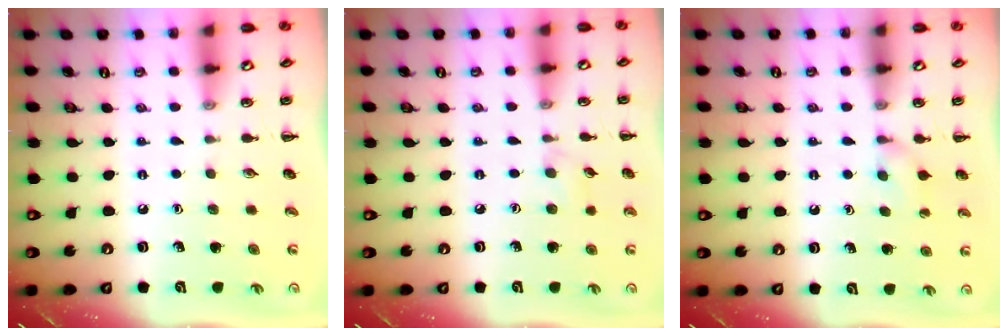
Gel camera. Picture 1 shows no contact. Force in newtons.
{"total": 5.3, "press": 4.9, "slide": 2.1}
{"total": 6.4, "press": 6.1, "slide": 1.9}